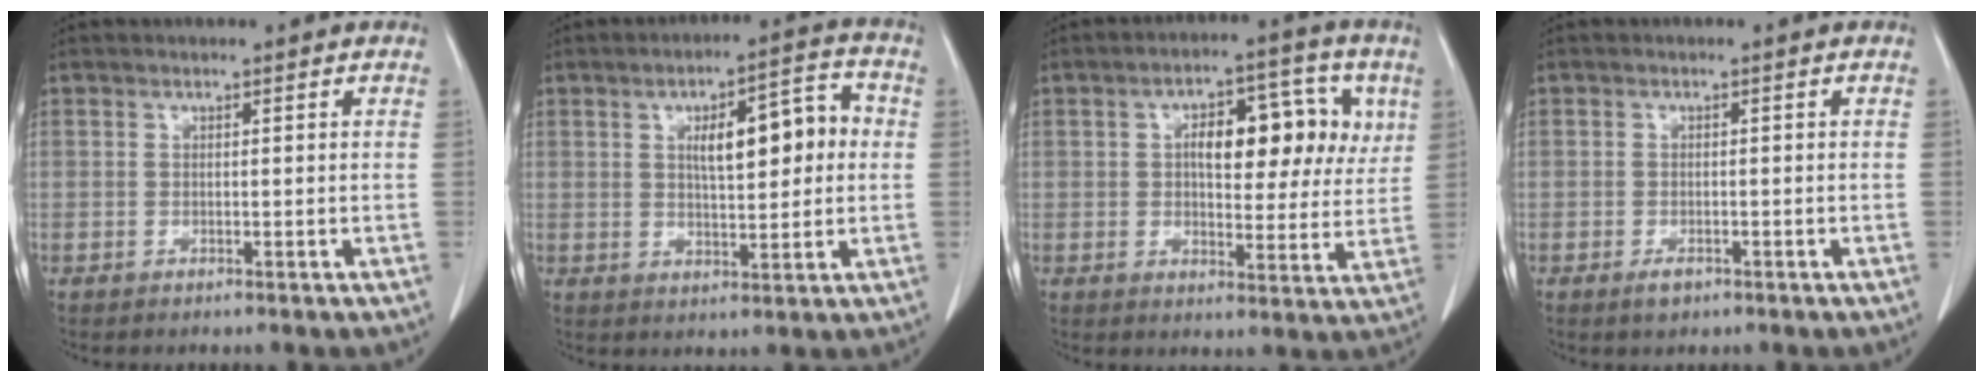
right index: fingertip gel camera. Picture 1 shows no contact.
{"total": 10.2, "force": [1.8, 3.2, 9.5], "torque": [-0.139, 0.029, 0.029]}
{"total": 12.2, "force": [3.4, 5.7, 10.2], "torque": [-0.135, 0.031, 0.050]}
{"total": 1.7, "force": [-1.0, 0.9, 1.0], "torque": [-0.016, 0.001, -0.012]}